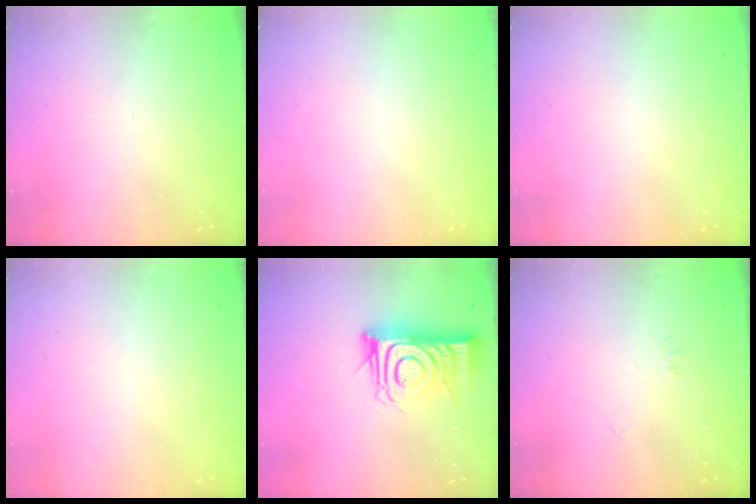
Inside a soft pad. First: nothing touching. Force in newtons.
{"total": 1.6, "press": 1.6, "slide": 0.1}
{"total": 1.6, "press": 1.6, "slide": 0.1}
{"total": 1.8, "press": 1.7, "slide": 0.1}
{"total": 14.6, "press": 14.6, "slide": 1.0}
{"total": 4.3, "press": 4.3, "slide": 0.6}